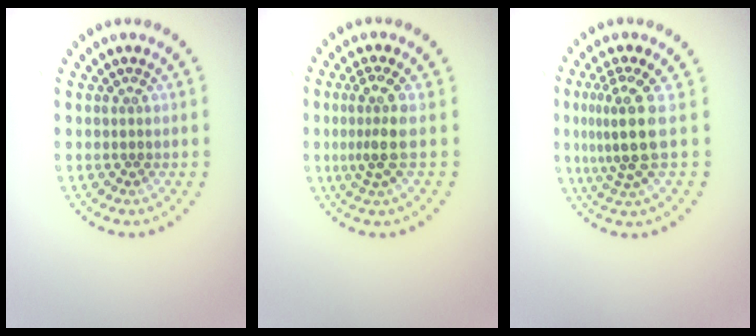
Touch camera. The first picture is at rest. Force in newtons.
{"total": 2.8, "press": 2.0, "slide": 1.9}
{"total": 4.0, "press": 2.7, "slide": 2.9}